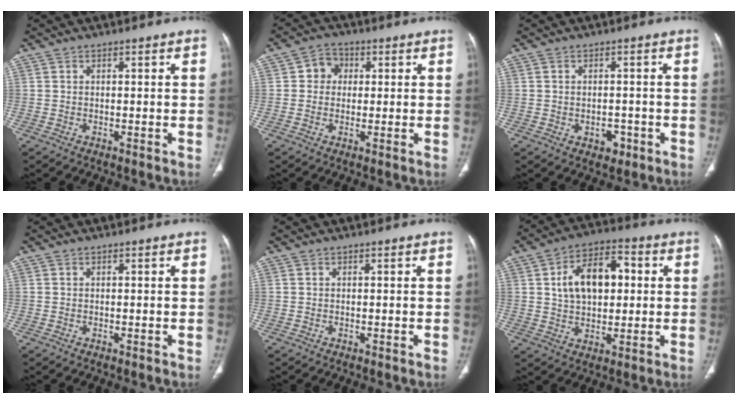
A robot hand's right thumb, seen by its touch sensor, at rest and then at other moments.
{"total": 4.4, "force": [0.8, 4.0, 1.7], "torque": [-0.001, 0.008, 0.005]}
{"total": 2.9, "force": [-1.1, 2.2, 1.6], "torque": [-0.007, 0.007, -0.008]}
{"total": 0.0}
{"total": 0.0}
{"total": 13.2, "force": [2.4, 8.1, 10.2], "torque": [-0.145, 0.016, 0.037]}